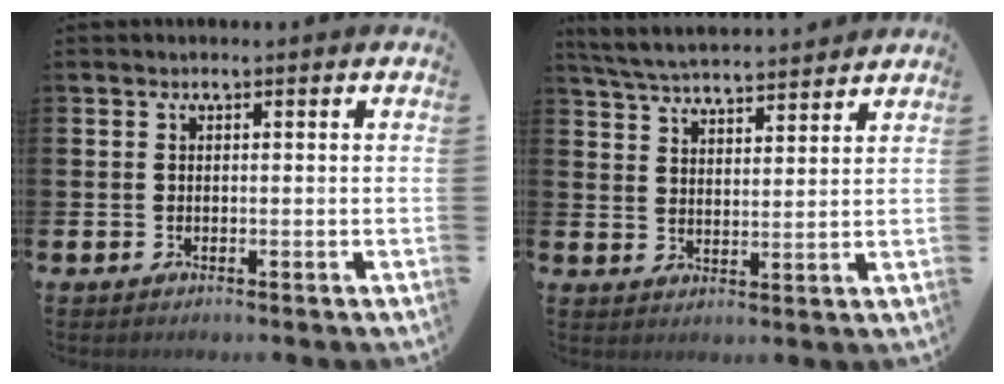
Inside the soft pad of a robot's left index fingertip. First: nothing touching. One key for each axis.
{"total": 5.4, "fx": 5.4, "fy": 0.3, "fz": 0.7, "tx": -0.037, "ty": -0.031, "tz": 0.096}